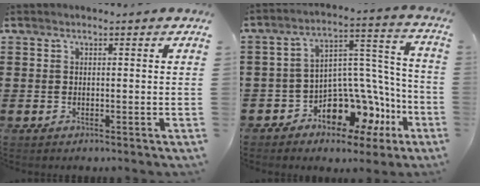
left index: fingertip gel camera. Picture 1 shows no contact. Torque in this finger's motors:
{"motor_torque": [1.09, 1.05, 0.37, 0.10]}